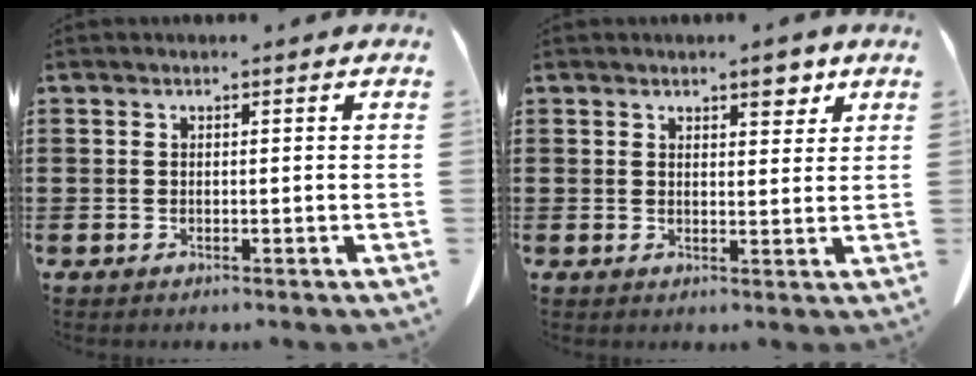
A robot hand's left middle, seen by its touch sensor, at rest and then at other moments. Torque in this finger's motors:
{"motor_torque": [0.00, 0.09, 0.19, 0.01]}